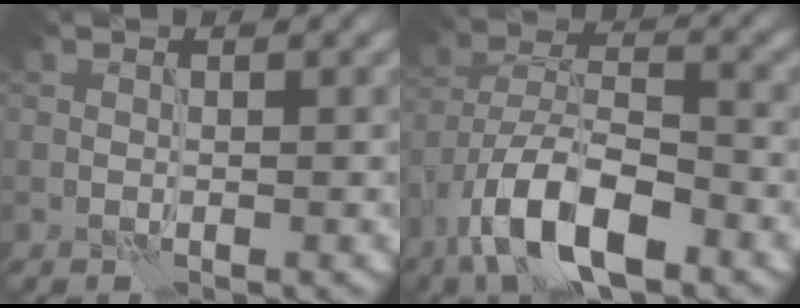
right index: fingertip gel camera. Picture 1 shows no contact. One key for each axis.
{"total": 10.1, "fx": -5.9, "fy": 4.3, "fz": 7.0, "tx": -0.130, "ty": 0.004, "tz": -0.110}